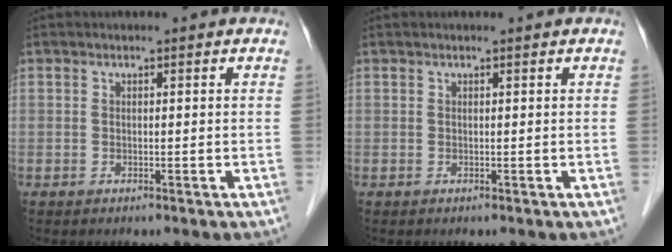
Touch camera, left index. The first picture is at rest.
{"total": 0.0}